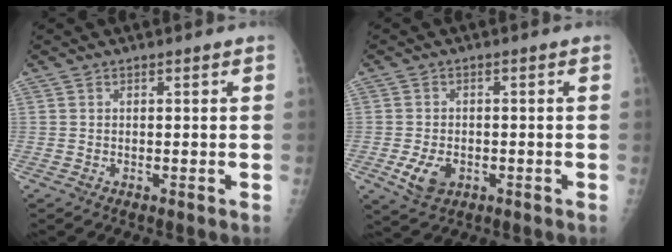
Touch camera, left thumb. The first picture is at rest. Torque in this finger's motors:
{"motor_torque": [-0.34, 0.64, 0.59, 0.17, 0.05]}